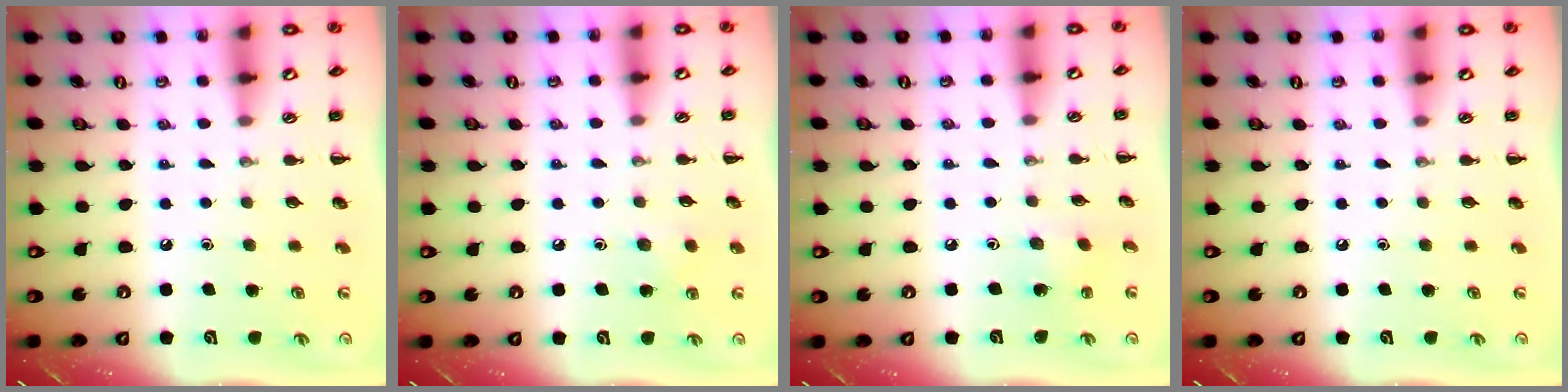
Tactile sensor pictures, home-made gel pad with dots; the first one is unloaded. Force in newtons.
{"total": 4.3, "press": 4.1, "slide": 1.3}
{"total": 1.6, "press": 1.5, "slide": 0.6}
{"total": 0.0}